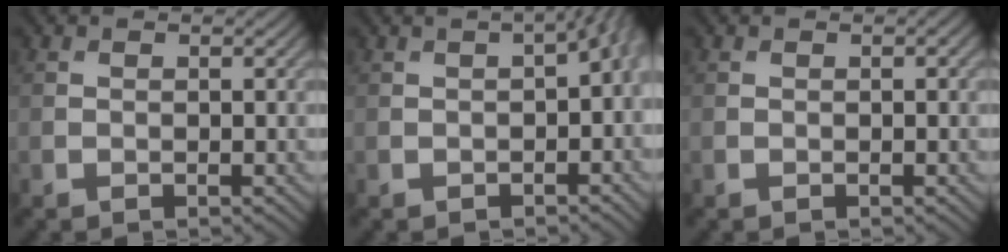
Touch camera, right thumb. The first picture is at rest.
{"total": 4.8, "force": [-0.4, 2.1, 4.3], "torque": [-0.052, -0.002, 0.001]}
{"total": 0.6, "force": [0.1, 0.2, 0.6], "torque": [-0.008, 0.001, 0.002]}